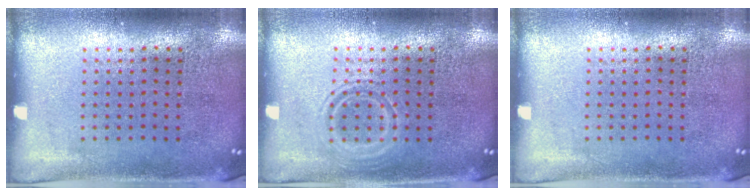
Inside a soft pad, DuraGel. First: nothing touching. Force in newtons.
{"total": 1.9, "press": 1.9, "slide": 0.3}
{"total": 0.0}